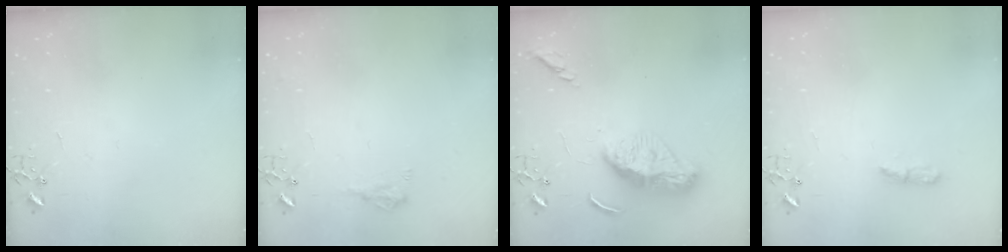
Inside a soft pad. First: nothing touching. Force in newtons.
{"total": 8.8, "press": 8.7, "slide": 1.0}
{"total": 13.7, "press": 13.6, "slide": 1.2}
{"total": 6.1, "press": 6.1, "slide": 0.5}